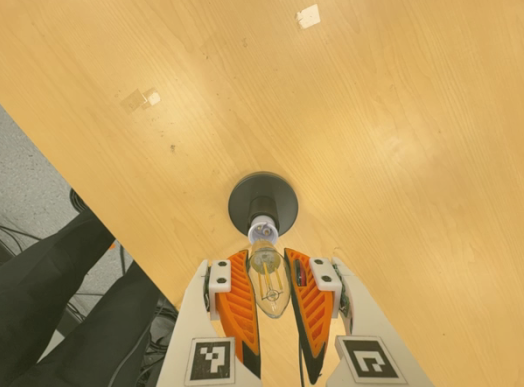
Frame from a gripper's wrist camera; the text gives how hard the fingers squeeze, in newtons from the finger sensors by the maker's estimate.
{"total": 24.3, "left": 27.0, "right": 21.6}